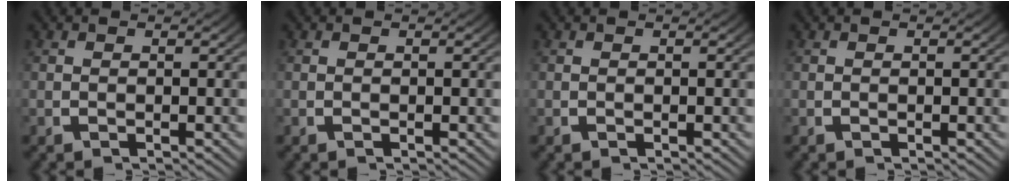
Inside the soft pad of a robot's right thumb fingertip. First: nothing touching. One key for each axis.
{"total": 0.0}
{"total": 0.0}
{"total": 0.0}